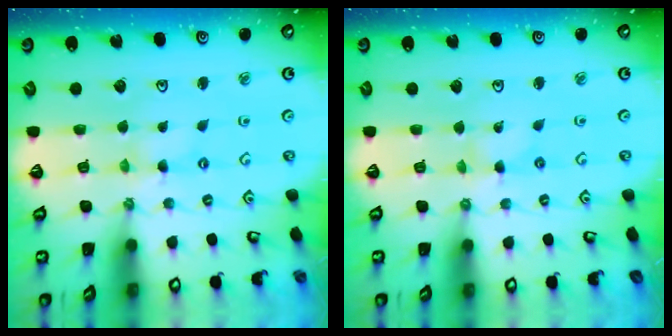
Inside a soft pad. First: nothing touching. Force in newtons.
{"total": 0.0}